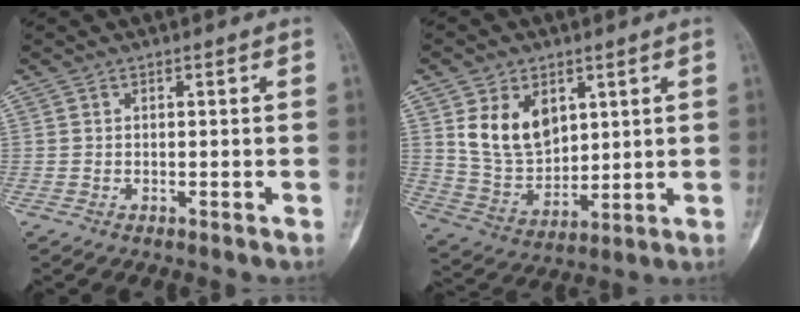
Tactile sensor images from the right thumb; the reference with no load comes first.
{"total": 12.1, "force": [4.6, 8.4, 7.4], "torque": [-0.101, -0.026, 0.104]}